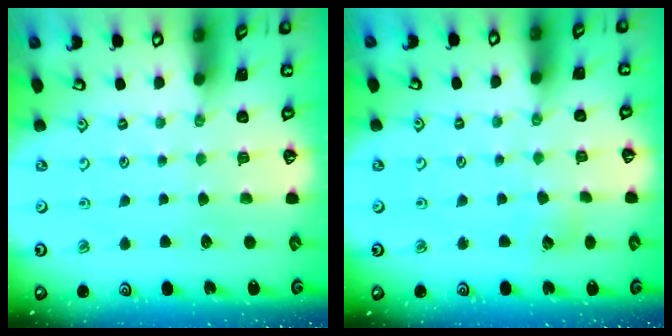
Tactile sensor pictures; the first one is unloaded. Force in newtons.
{"total": 3.2, "press": 3.2, "slide": 0.3}